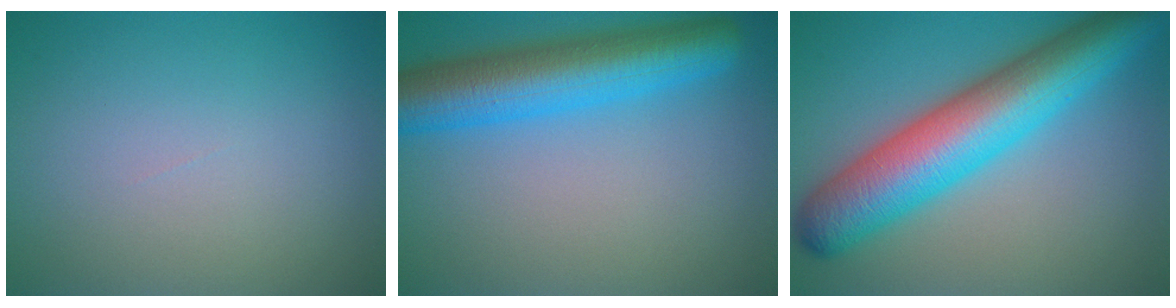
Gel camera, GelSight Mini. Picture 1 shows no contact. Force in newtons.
{"total": 8.2, "press": 8.2, "slide": 0.3}
{"total": 10.9, "press": 10.9, "slide": 0.1}